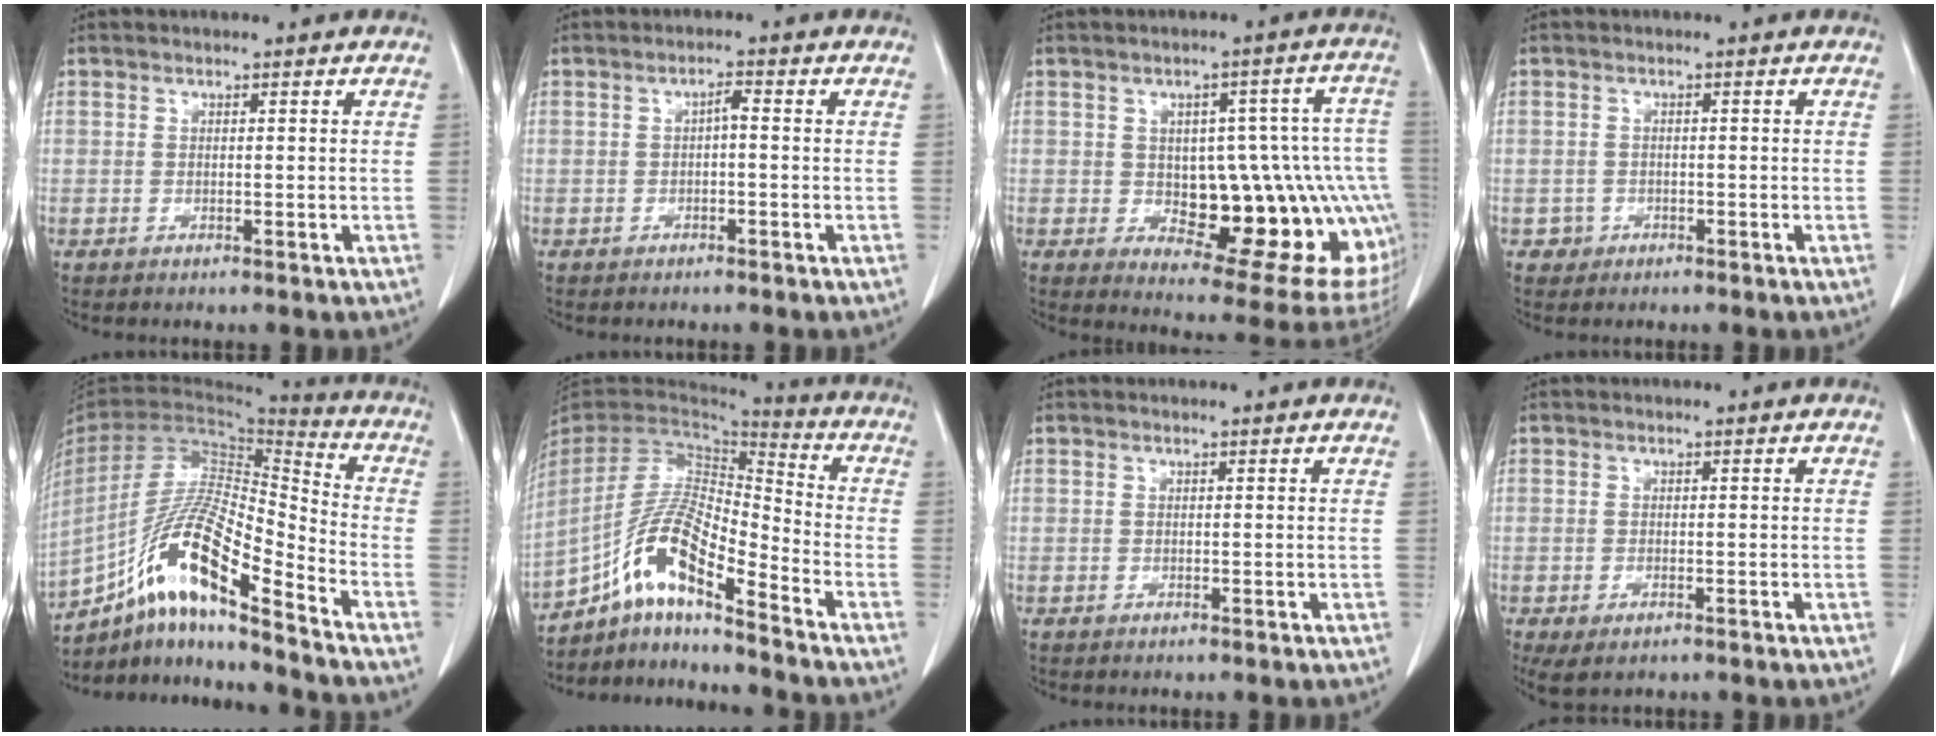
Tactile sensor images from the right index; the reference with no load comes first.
{"total": 1.6, "force": [-0.1, 0.4, 1.5], "torque": [-0.027, 0.007, 0.000]}
{"total": 20.5, "force": [-2.7, 6.8, 19.1], "torque": [-0.163, 0.032, -0.006]}
{"total": 1.7, "force": [-0.6, 1.5, -0.2], "torque": [0.010, 0.009, -0.012]}
{"total": 17.3, "force": [-11.1, 1.9, 13.1], "torque": [-0.259, -0.004, -0.203]}
{"total": 14.4, "force": [-8.6, 2.5, 11.3], "torque": [-0.226, 0.009, -0.158]}
{"total": 0.0}
{"total": 3.0, "force": [-1.6, 1.6, 2.1], "torque": [-0.039, -0.008, -0.019]}